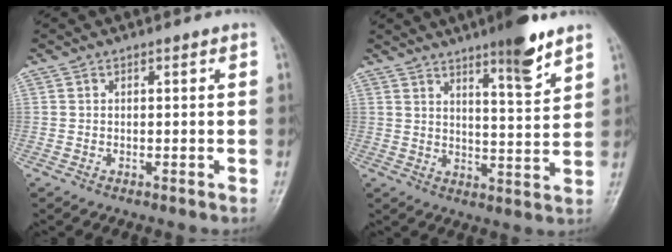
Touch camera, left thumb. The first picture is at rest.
{"total": 9.7, "force": [6.6, 1.4, 6.9], "torque": [-0.090, -0.045, 0.098]}